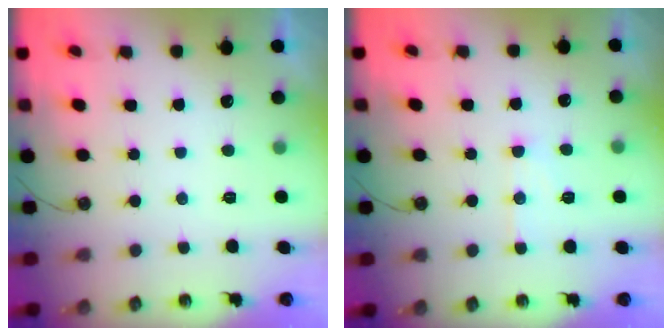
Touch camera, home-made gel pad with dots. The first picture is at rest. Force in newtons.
{"total": 7.1, "press": 7.1, "slide": 0.6}